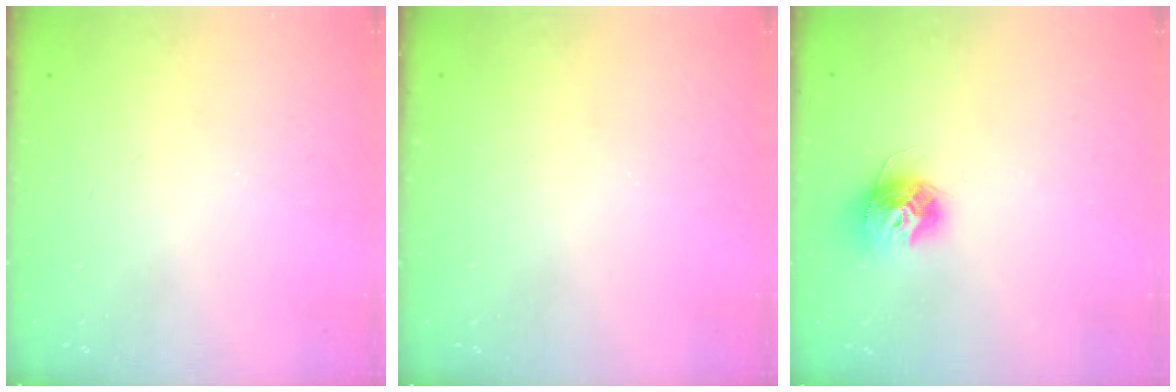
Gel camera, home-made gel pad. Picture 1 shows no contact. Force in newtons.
{"total": 0.0}
{"total": 11.9, "press": 11.9, "slide": 0.9}